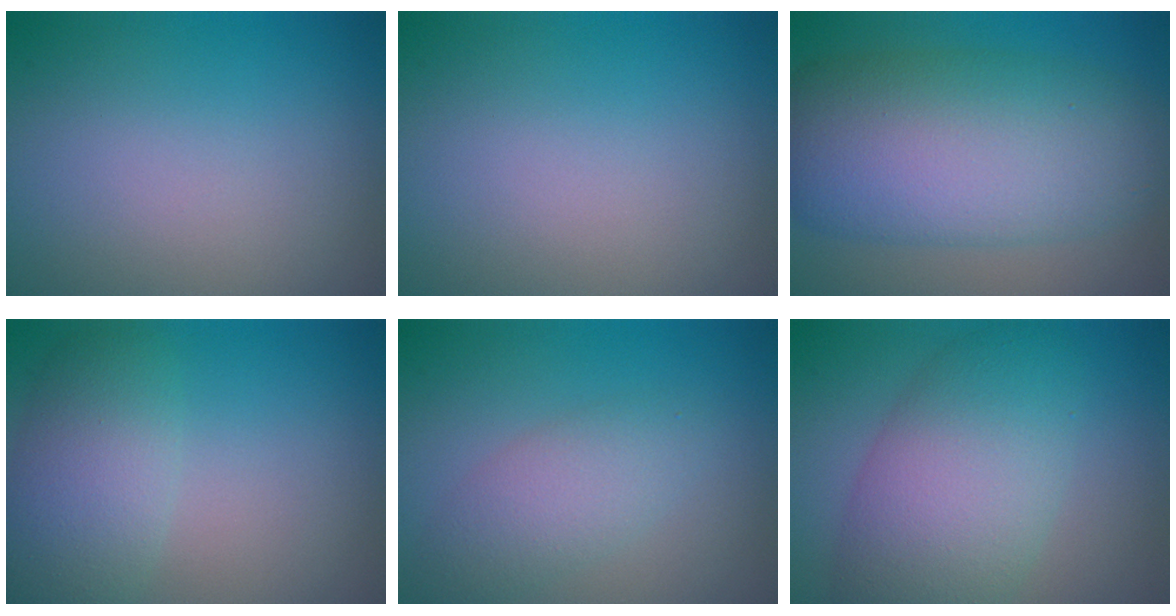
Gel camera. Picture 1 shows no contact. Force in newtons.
{"total": 0.0}
{"total": 10.8, "press": 10.8, "slide": 0.2}
{"total": 4.3, "press": 4.3, "slide": 0.3}
{"total": 2.9, "press": 2.9, "slide": 0.1}
{"total": 7.7, "press": 7.7, "slide": 0.3}